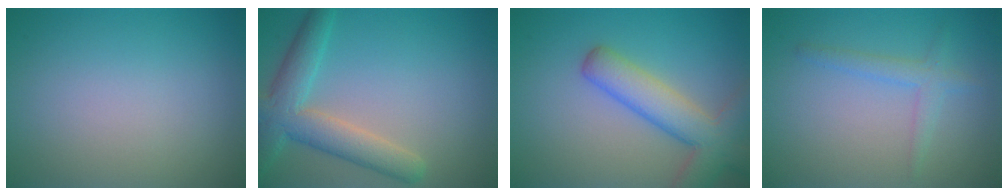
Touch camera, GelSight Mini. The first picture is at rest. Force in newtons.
{"total": 5.3, "press": 5.3, "slide": 0.3}
{"total": 6.1, "press": 6.1, "slide": 0.4}
{"total": 2.0, "press": 2.0, "slide": 0.1}